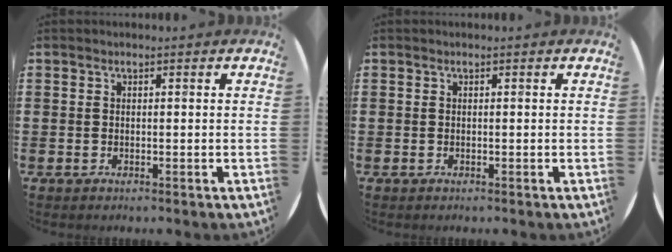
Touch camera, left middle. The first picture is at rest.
{"total": 0.0}